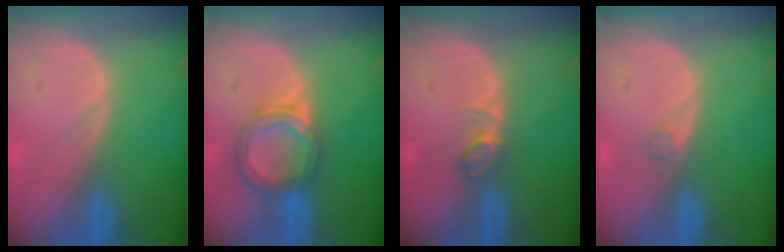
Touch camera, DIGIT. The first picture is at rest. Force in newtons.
{"total": 6.3, "press": 5.9, "slide": 2.3}
{"total": 2.4, "press": 2.4, "slide": 0.4}
{"total": 0.9, "press": 0.9, "slide": 0.1}